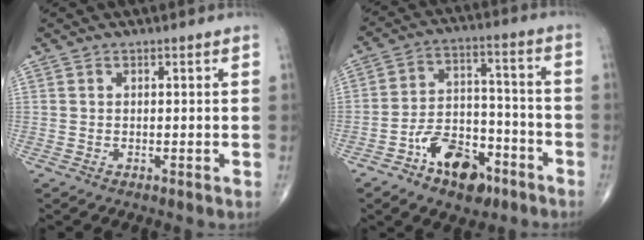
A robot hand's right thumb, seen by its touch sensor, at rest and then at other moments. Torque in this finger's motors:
{"motor_torque": [3.44, 1.56, 0.74, -0.88, 0.08]}